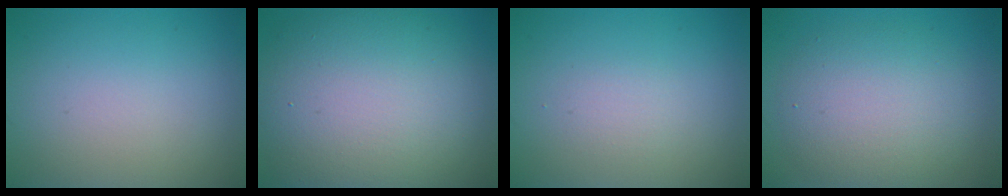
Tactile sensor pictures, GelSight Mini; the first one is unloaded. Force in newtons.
{"total": 12.6, "press": 12.6, "slide": 1.5}
{"total": 1.1, "press": 1.1, "slide": 0.2}
{"total": 5.7, "press": 5.7, "slide": 0.3}